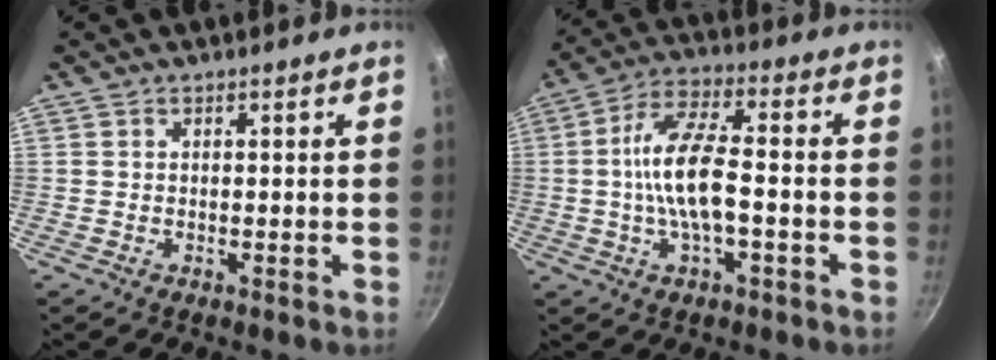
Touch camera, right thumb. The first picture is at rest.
{"total": 11.9, "force": [-1.6, 4.5, 10.9], "torque": [-0.204, 0.029, -0.041]}